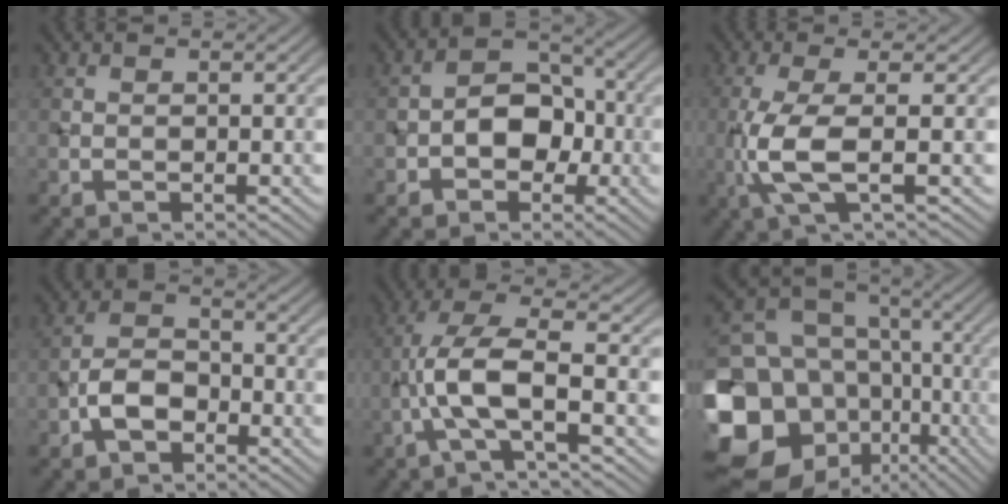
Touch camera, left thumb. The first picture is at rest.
{"total": 6.0, "force": [-1.5, 4.5, 3.7], "torque": [-0.042, 0.006, -0.035]}
{"total": 5.8, "force": [-0.9, 1.3, 5.6], "torque": [-0.123, 0.006, -0.024]}
{"total": 4.6, "force": [-2.3, 2.9, 2.7], "torque": [-0.049, 0.008, -0.053]}
{"total": 7.5, "force": [-2.0, 2.0, 7.0], "torque": [-0.145, 0.017, -0.050]}
{"total": 21.6, "force": [-6.1, 18.0, 10.1], "torque": [-0.241, -0.038, -0.099]}